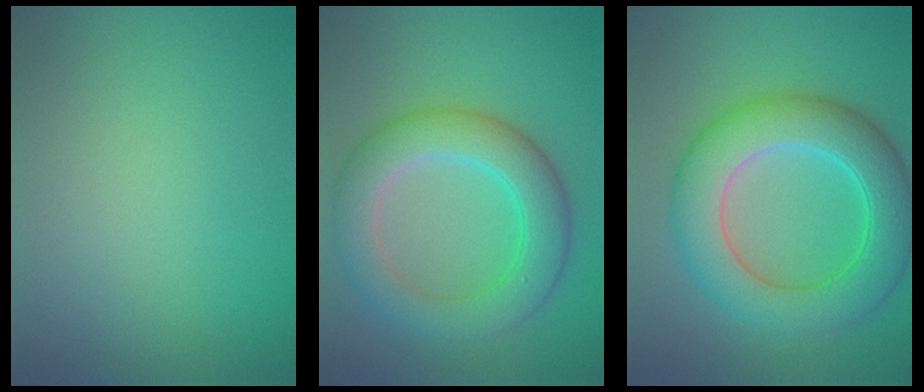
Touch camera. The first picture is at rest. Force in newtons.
{"total": 6.4, "press": 6.4, "slide": 0.5}
{"total": 8.3, "press": 8.3, "slide": 0.1}